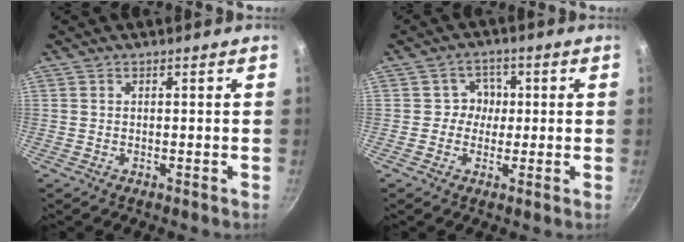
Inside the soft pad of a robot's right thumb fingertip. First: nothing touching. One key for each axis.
{"total": 4.1, "fx": 0.1, "fy": 3.9, "fz": 1.3, "tx": 0.015, "ty": 0.012, "tz": -0.009}